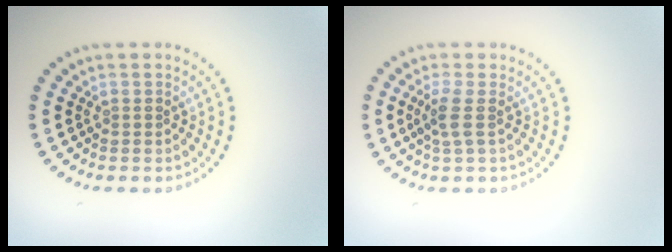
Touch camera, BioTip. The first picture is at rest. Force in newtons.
{"total": 1.8, "press": 1.4, "slide": 1.1}